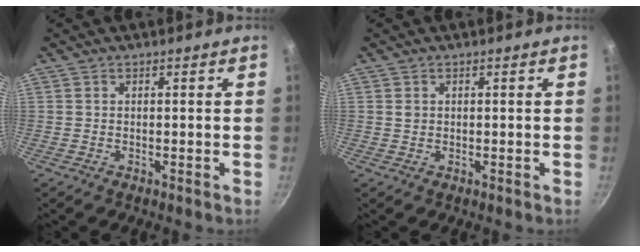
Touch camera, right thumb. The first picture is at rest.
{"total": 0.8, "force": [0.2, 0.7, 0.4], "torque": [-0.005, 0.001, 0.004]}